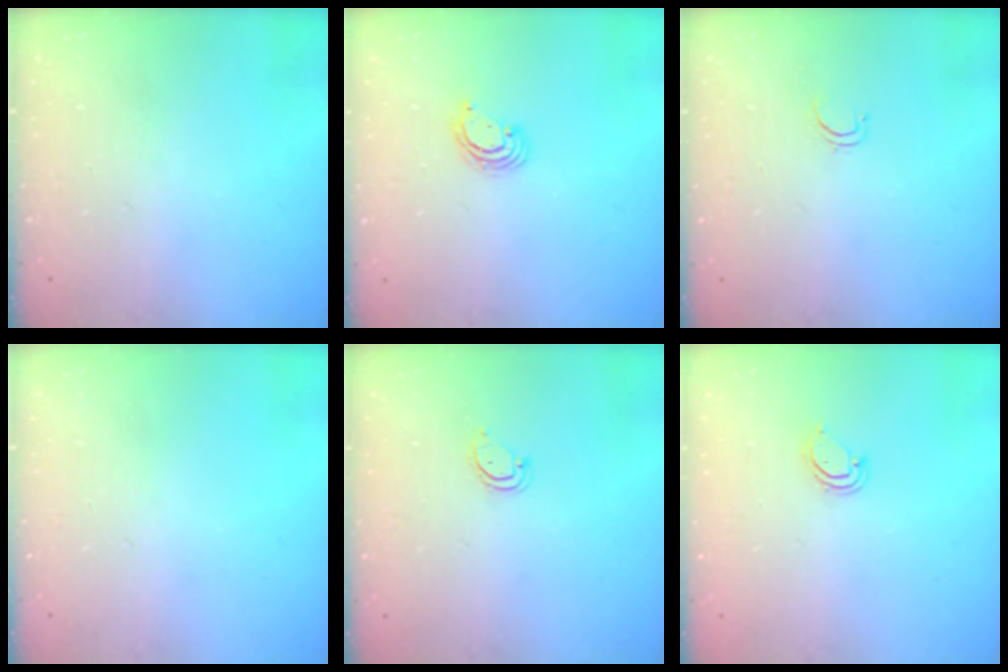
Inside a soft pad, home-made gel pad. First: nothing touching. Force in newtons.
{"total": 3.3, "press": 3.3, "slide": 0.4}
{"total": 2.6, "press": 2.5, "slide": 0.4}
{"total": 0.0}
{"total": 3.9, "press": 3.9, "slide": 0.3}
{"total": 3.1, "press": 3.1, "slide": 0.2}